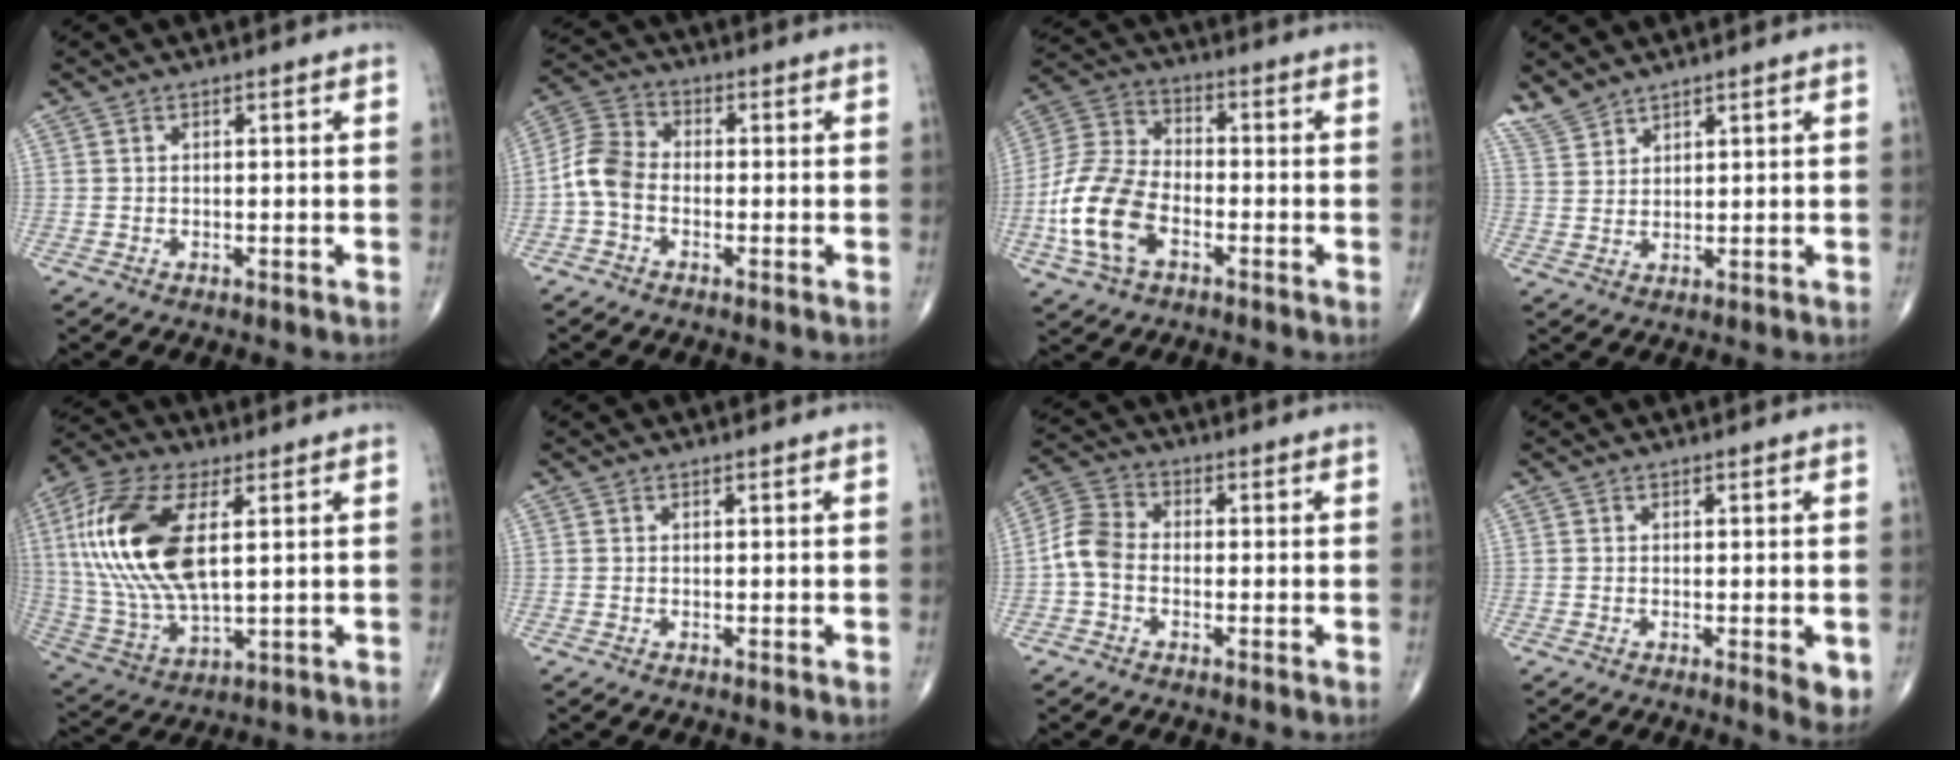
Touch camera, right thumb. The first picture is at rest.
{"total": 6.7, "force": [-1.7, 4.7, 4.5], "torque": [-0.084, 0.022, -0.049]}
{"total": 14.6, "force": [-4.7, 8.9, 10.6], "torque": [-0.216, 0.026, -0.098]}
{"total": 3.9, "force": [3.7, 1.0, 0.6], "torque": [-0.013, -0.009, 0.082]}
{"total": 21.4, "force": [4.3, 10.1, 18.3], "torque": [-0.393, -0.010, 0.079]}
{"total": 0.0}
{"total": 6.1, "force": [-1.3, 4.3, 4.1], "torque": [-0.076, 0.019, -0.041]}
{"total": 4.0, "force": [-1.0, 1.0, 3.7], "torque": [-0.045, -0.009, -0.016]}